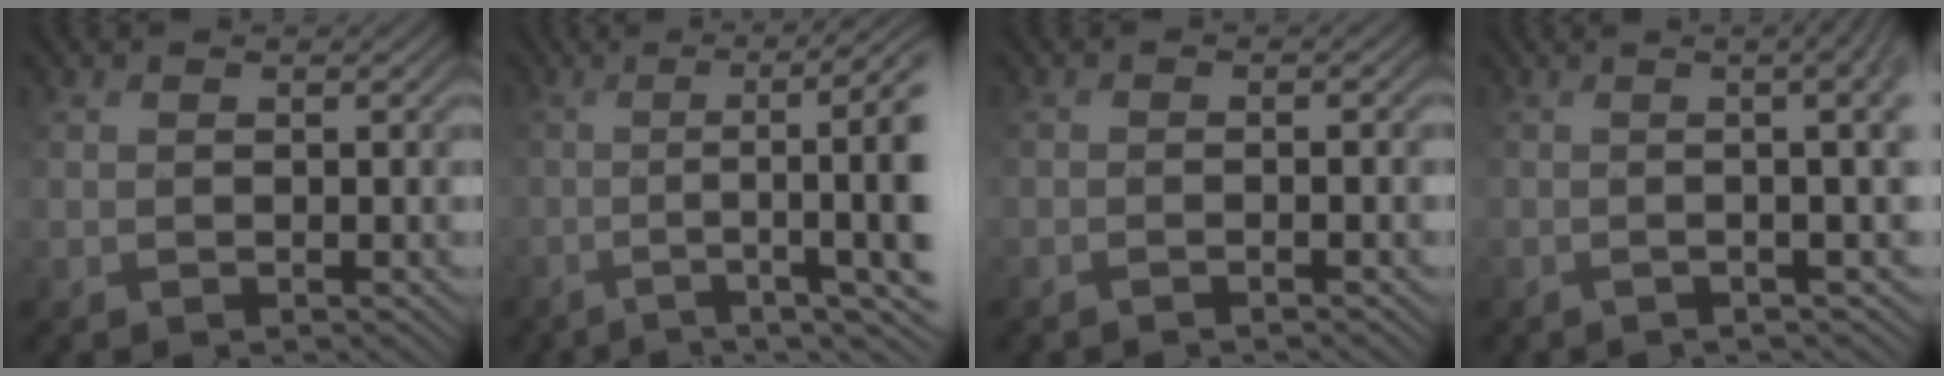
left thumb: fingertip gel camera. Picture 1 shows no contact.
{"total": 10.3, "force": [-0.9, 2.8, 9.9], "torque": [-0.157, -0.011, 0.004]}
{"total": 2.3, "force": [-0.9, 0.7, 2.1], "torque": [-0.025, -0.005, -0.019]}
{"total": 8.8, "force": [0.0, 2.0, 8.6], "torque": [-0.089, 0.007, 0.005]}